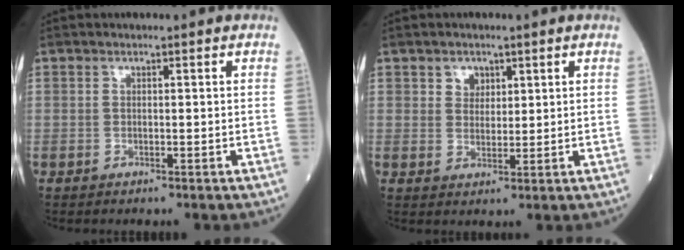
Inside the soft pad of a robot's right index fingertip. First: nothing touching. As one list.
[{"total": 2.6, "force": [1.5, 2.0, 0.9], "torque": [-0.014, 0.001, 0.025]}]